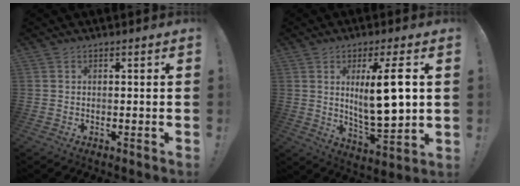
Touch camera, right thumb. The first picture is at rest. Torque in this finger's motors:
{"motor_torque": [0.84, 1.75, 0.95, 0.94, 0.09]}